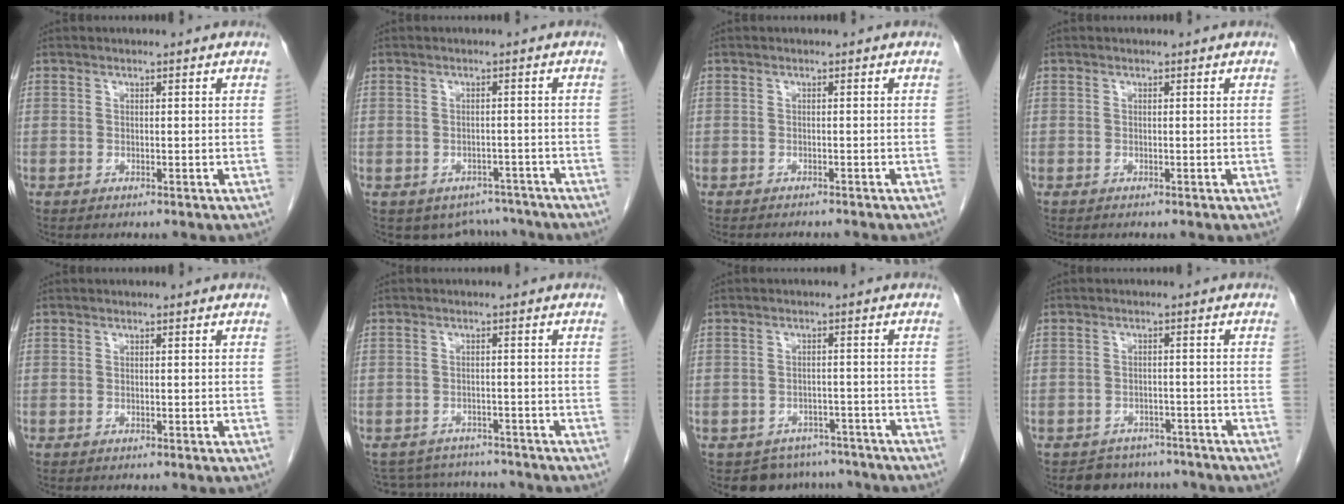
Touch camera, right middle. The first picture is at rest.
{"total": 5.4, "force": [-4.6, 2.7, 0.0], "torque": [0.014, 0.012, -0.056]}
{"total": 3.4, "force": [-3.2, 0.3, 1.1], "torque": [-0.016, -0.007, -0.039]}
{"total": 0.0}
{"total": 0.0}
{"total": 8.5, "force": [-8.1, 2.3, 1.1], "torque": [-0.023, 0.010, -0.106]}
{"total": 8.3, "force": [-6.4, 5.2, 1.1], "torque": [-0.012, 0.008, -0.076]}
{"total": 6.1, "force": [-5.4, 2.8, -0.1], "torque": [0.009, 0.011, -0.069]}